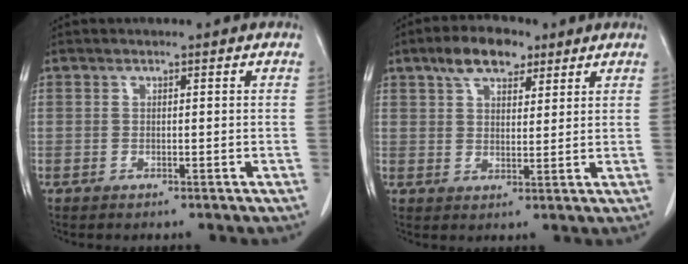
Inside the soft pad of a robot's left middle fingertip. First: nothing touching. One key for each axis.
{"total": 7.1, "fx": 4.6, "fy": 3.4, "fz": 4.3, "tx": -0.075, "ty": 0.018, "tz": 0.080}